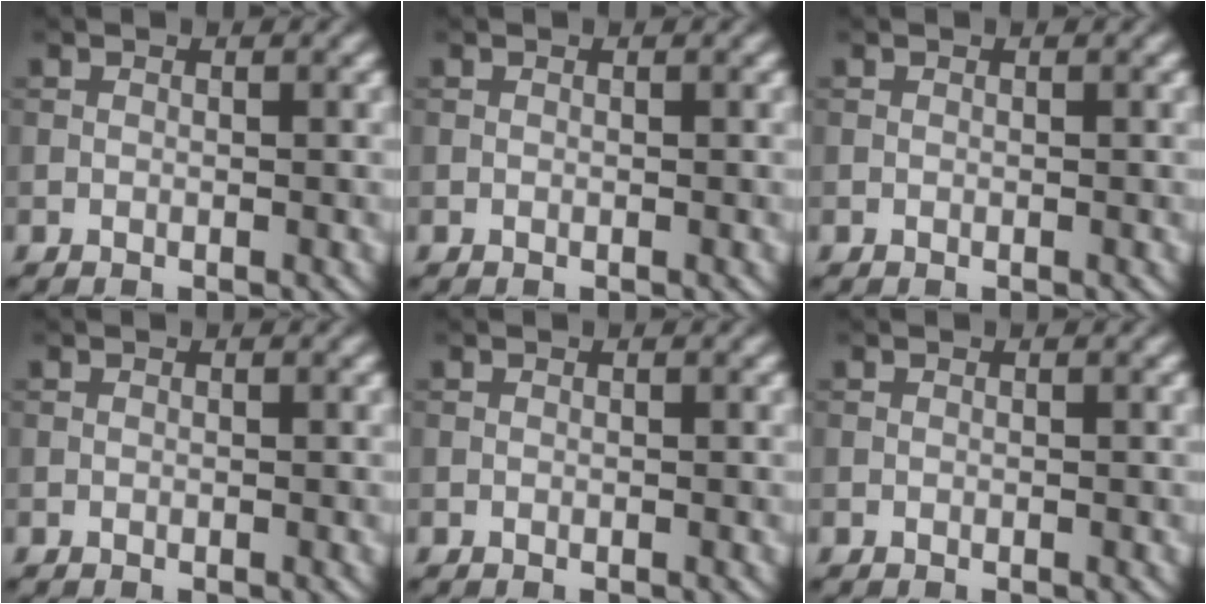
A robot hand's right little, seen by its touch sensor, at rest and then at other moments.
{"total": 0.0}
{"total": 0.0}
{"total": 0.0}
{"total": 0.0}
{"total": 0.0}